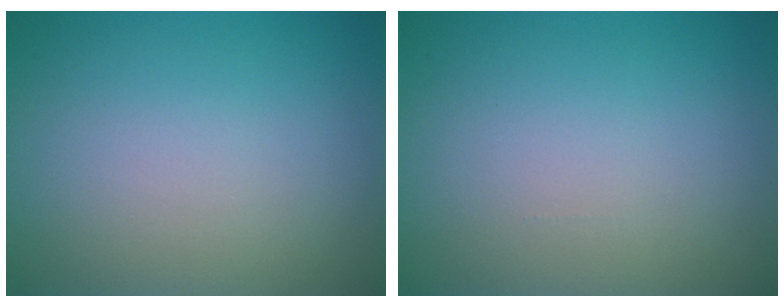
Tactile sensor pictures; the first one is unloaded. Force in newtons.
{"total": 0.0}